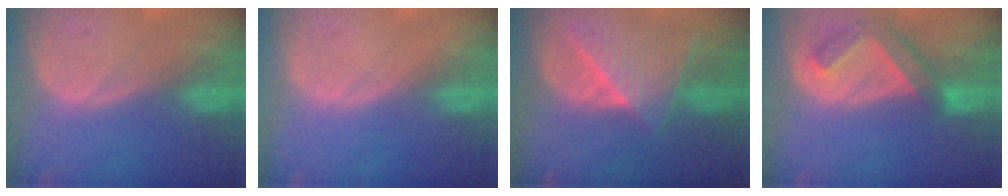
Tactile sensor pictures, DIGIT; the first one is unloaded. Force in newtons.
{"total": 0.0}
{"total": 7.7, "press": 7.5, "slide": 2.0}
{"total": 5.6, "press": 5.6, "slide": 0.3}